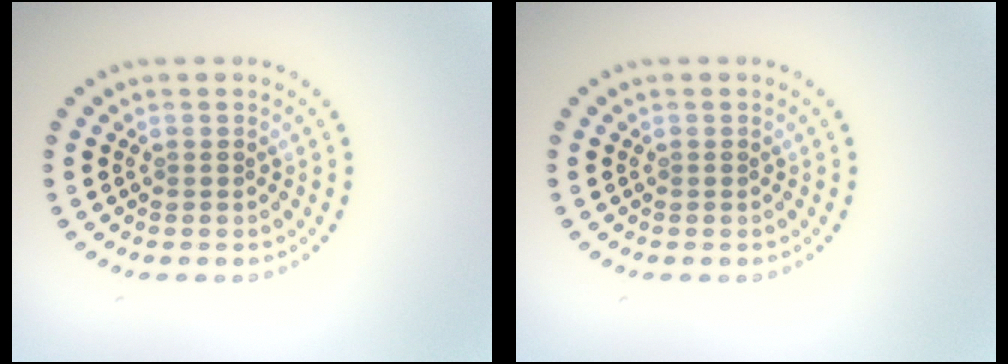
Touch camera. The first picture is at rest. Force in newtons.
{"total": 0.0}